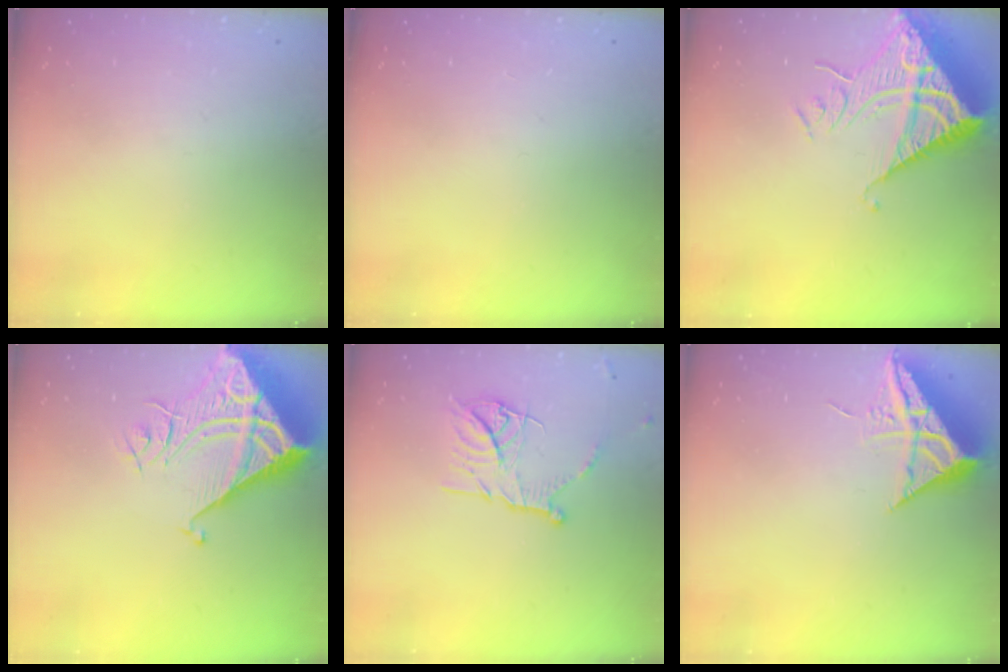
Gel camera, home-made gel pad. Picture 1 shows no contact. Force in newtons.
{"total": 0.0}
{"total": 16.2, "press": 16.1, "slide": 2.1}
{"total": 9.4, "press": 9.3, "slide": 1.0}
{"total": 12.8, "press": 12.8, "slide": 1.1}
{"total": 10.0, "press": 9.9, "slide": 0.8}